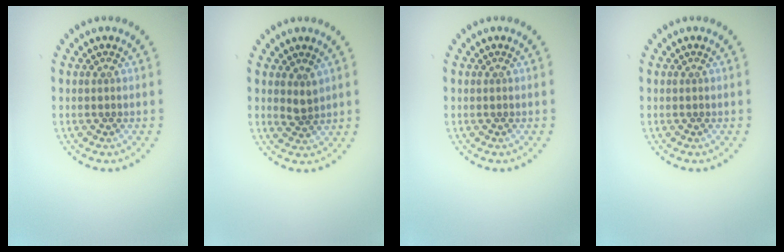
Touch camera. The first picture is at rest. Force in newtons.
{"total": 1.4, "press": 1.1, "slide": 0.8}
{"total": 0.0}
{"total": 0.0}